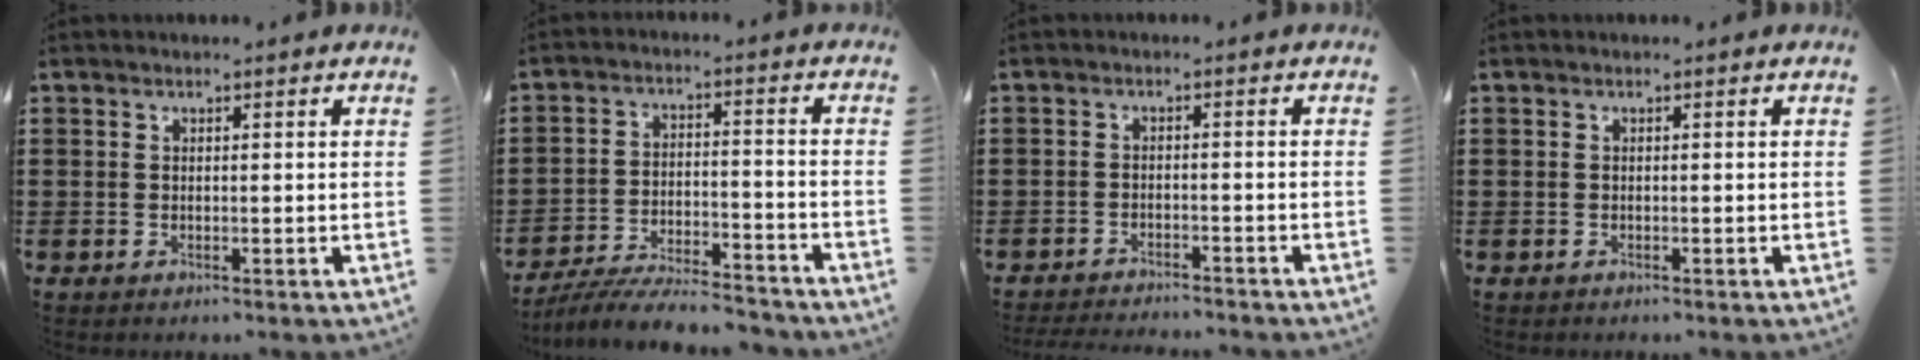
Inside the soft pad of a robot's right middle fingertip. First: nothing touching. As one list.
[{"total": 7.2, "force": [-6.8, 0.6, 2.2], "torque": [-0.041, 0.004, -0.132]}, {"total": 2.5, "force": [-2.5, 0.0, 0.2], "torque": [-0.006, 0.001, -0.053]}, {"total": 0.0}]